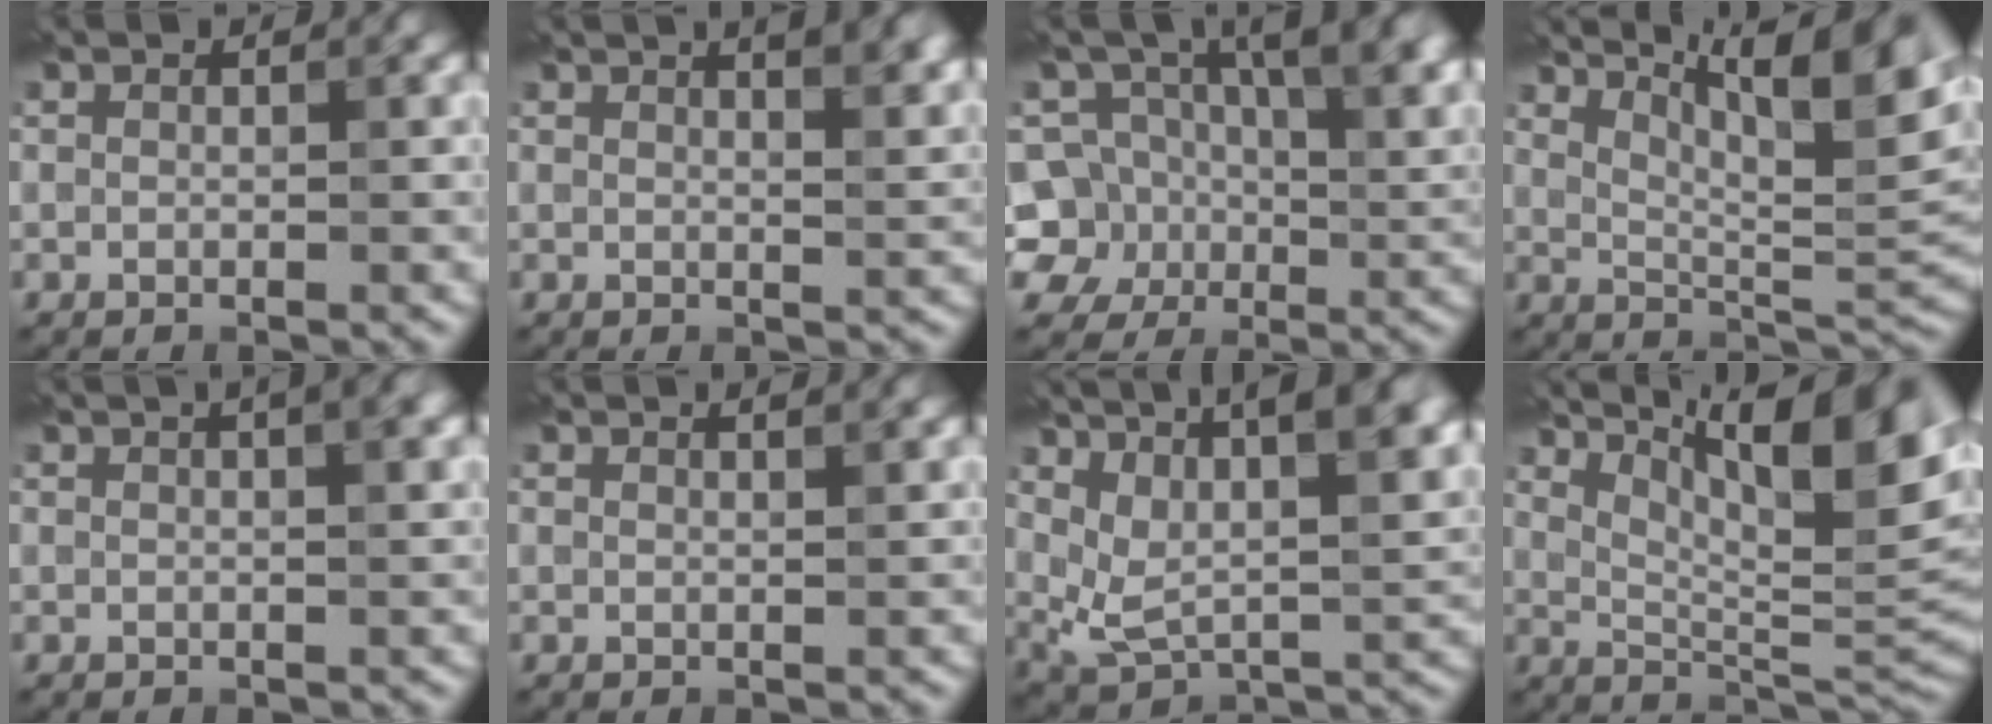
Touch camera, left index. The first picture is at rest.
{"total": 6.6, "force": [4.0, 2.7, 4.5], "torque": [-0.022, 0.038, 0.023]}
{"total": 10.3, "force": [2.2, 7.7, 6.6], "torque": [-0.088, 0.008, 0.034]}
{"total": 11.3, "force": [6.9, 2.8, 8.5], "torque": [-0.128, 0.019, 0.114]}
{"total": 4.9, "force": [2.6, 2.0, 3.7], "torque": [-0.019, 0.025, 0.005]}
{"total": 2.2, "force": [1.8, 0.7, 1.1], "torque": [-0.003, 0.011, 0.009]}
{"total": 11.3, "force": [5.9, 4.9, 8.4], "torque": [-0.148, 0.011, 0.102]}
{"total": 13.0, "force": [7.1, 3.7, 10.2], "torque": [-0.134, 0.017, 0.109]}